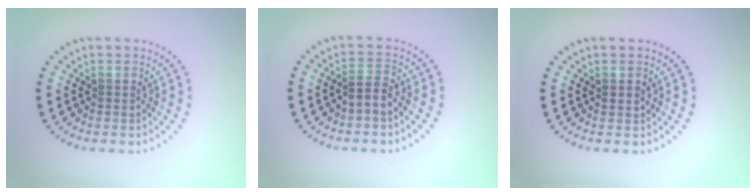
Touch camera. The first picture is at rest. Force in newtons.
{"total": 1.8, "press": 1.6, "slide": 0.8}
{"total": 1.1, "press": 1.1, "slide": 0.1}